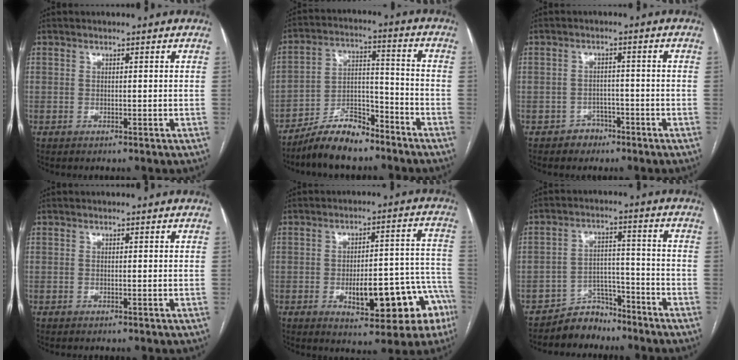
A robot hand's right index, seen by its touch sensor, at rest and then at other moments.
{"total": 10.2, "force": [-8.6, 2.9, 4.7], "torque": [-0.082, 0.015, -0.156]}
{"total": 3.0, "force": [-2.0, 2.3, 0.2], "torque": [-0.001, 0.011, -0.029]}
{"total": 0.0}
{"total": 15.0, "force": [-6.3, 5.5, 12.4], "torque": [-0.107, 0.041, -0.069]}
{"total": 5.9, "force": [-5.2, 2.7, -0.1], "torque": [0.013, 0.025, -0.089]}